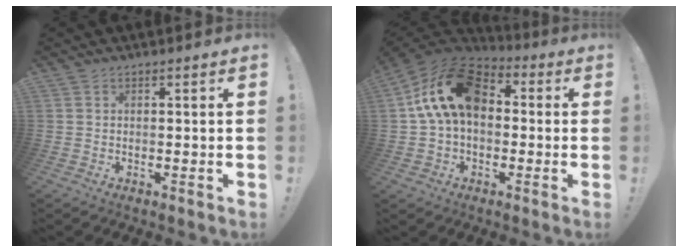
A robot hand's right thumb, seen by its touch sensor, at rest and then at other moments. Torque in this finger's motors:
{"motor_torque": [1.19, 1.19, 0.71, -0.43, 0.23]}